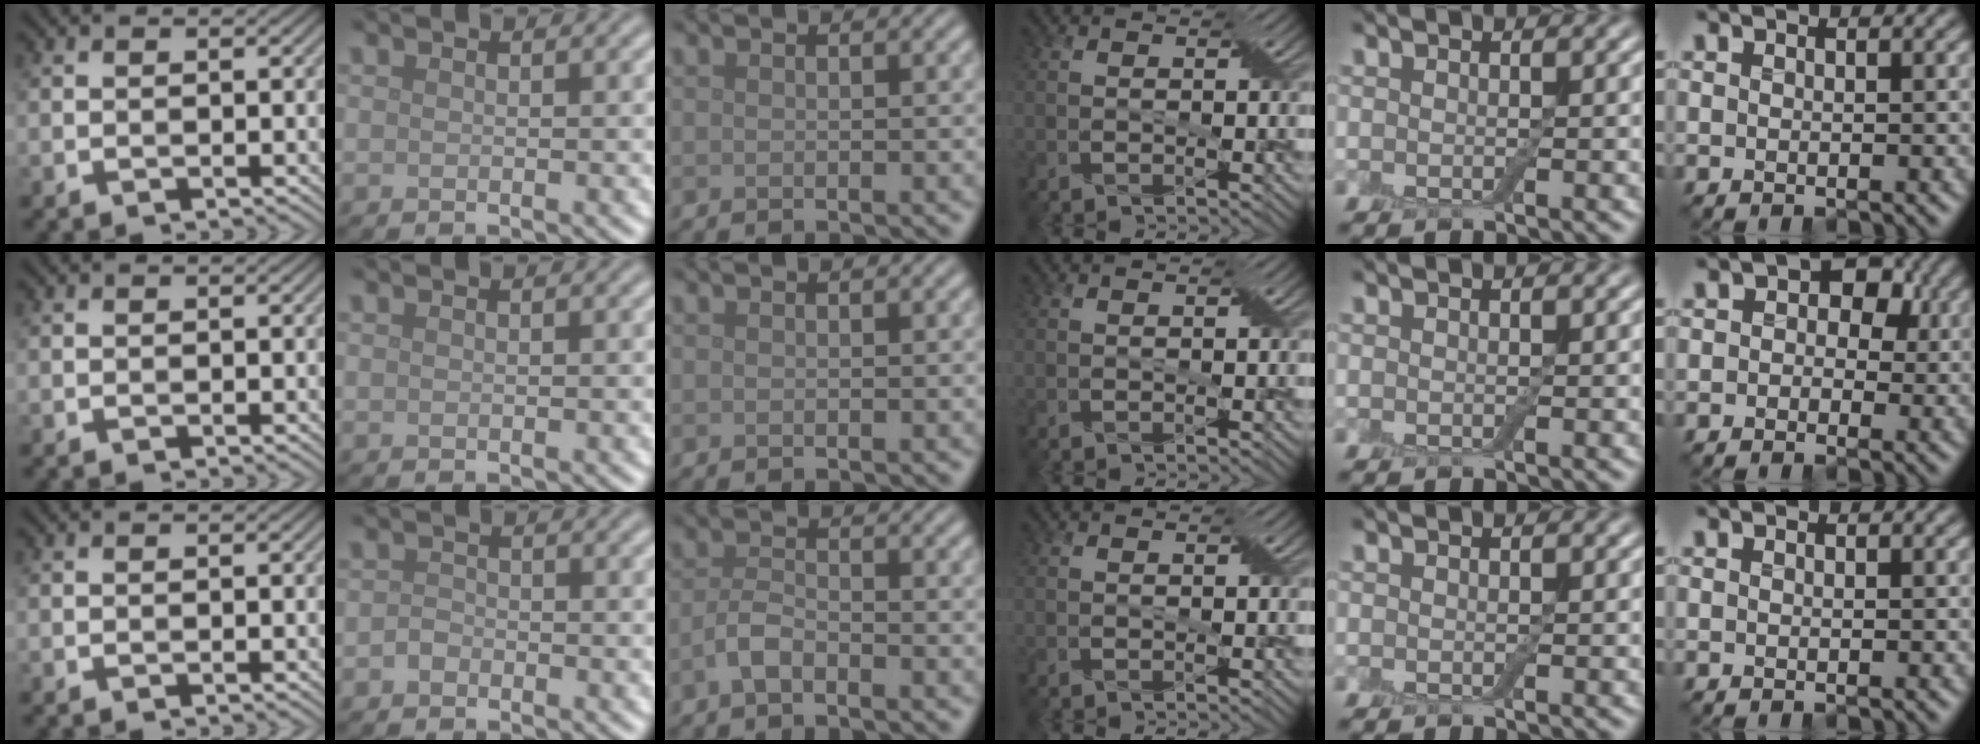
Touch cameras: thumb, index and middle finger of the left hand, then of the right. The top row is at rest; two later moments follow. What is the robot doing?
{"motion": "extract", "object": "drawer"}